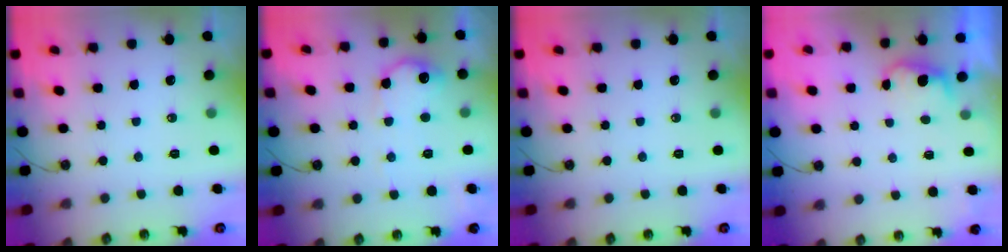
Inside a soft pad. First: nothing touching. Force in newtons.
{"total": 11.6, "press": 11.6, "slide": 0.5}
{"total": 0.0}
{"total": 2.0, "press": 1.8, "slide": 0.8}